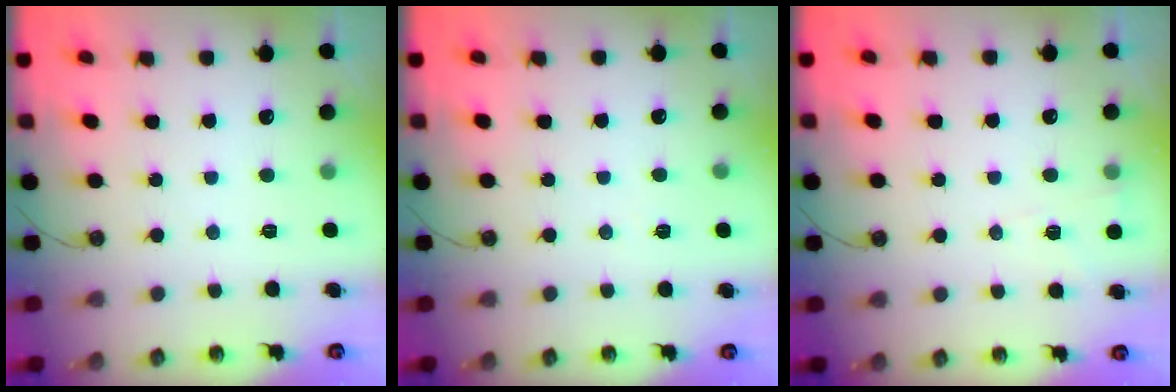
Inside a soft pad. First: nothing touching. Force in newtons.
{"total": 4.3, "press": 1.3, "slide": 4.1}
{"total": 4.6, "press": 4.5, "slide": 0.5}